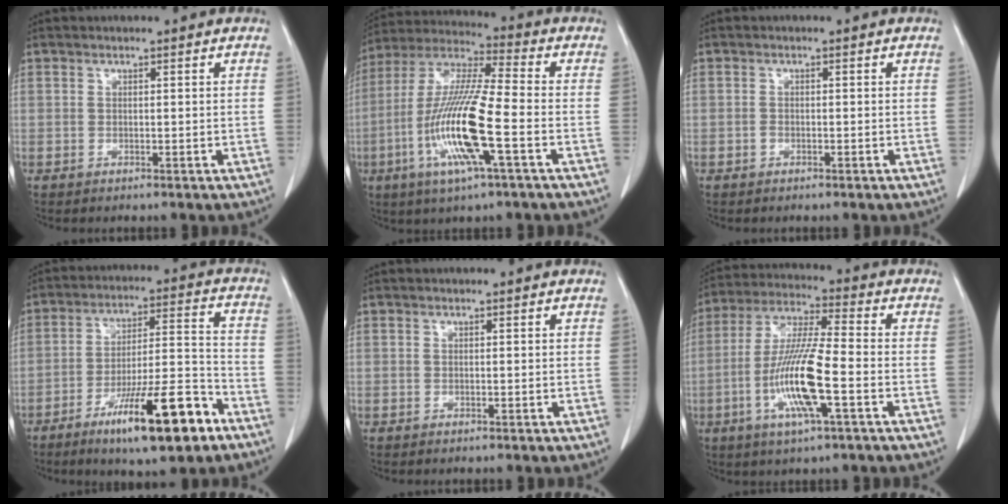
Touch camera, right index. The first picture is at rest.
{"total": 15.8, "force": [-4.6, 1.1, 15.1], "torque": [-0.312, -0.011, -0.092]}
{"total": 0.6, "force": [-0.4, 0.4, 0.3], "torque": [-0.007, 0.001, -0.007]}
{"total": 16.1, "force": [-9.4, 2.3, 12.9], "torque": [-0.209, -0.004, -0.148]}
{"total": 0.0}
{"total": 13.1, "force": [-3.8, 1.0, 12.4], "torque": [-0.251, -0.008, -0.076]}